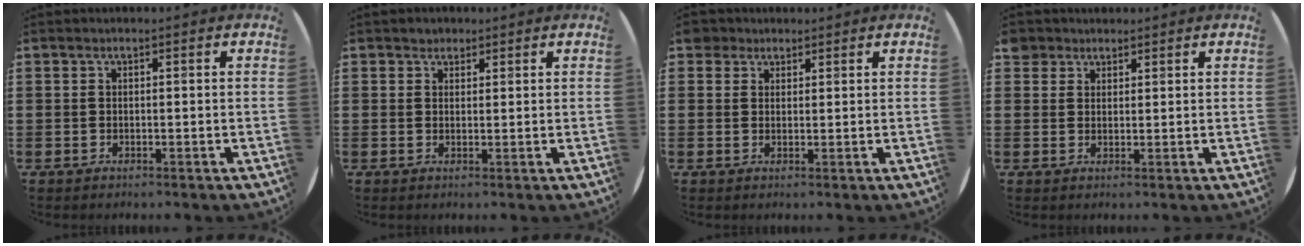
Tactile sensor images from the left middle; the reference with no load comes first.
{"total": 1.2, "force": [1.1, 0.5, -0.1], "torque": [0.001, 0.001, 0.022]}
{"total": 2.4, "force": [2.0, 1.4, 0.2], "torque": [-0.002, 0.004, 0.038]}
{"total": 2.6, "force": [2.1, 1.6, -0.1], "torque": [0.003, 0.005, 0.040]}